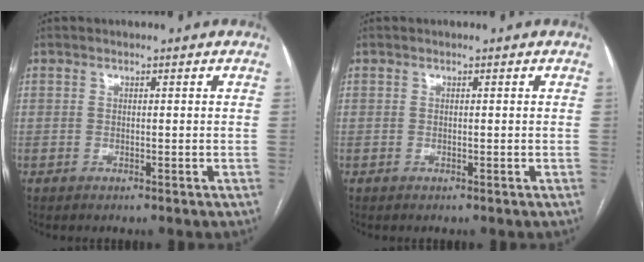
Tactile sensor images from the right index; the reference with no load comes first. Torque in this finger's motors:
{"motor_torque": [0.02, -0.02, 0.01, 0.00]}